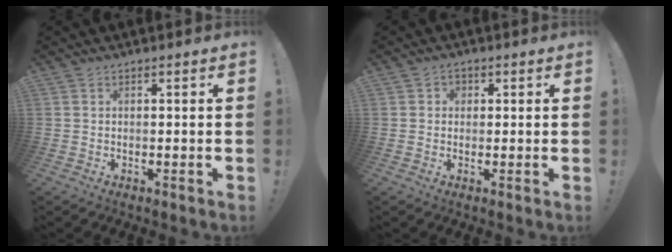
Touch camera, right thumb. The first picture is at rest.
{"total": 2.0, "force": [0.1, 1.8, 0.9], "torque": [-0.009, 0.000, 0.001]}